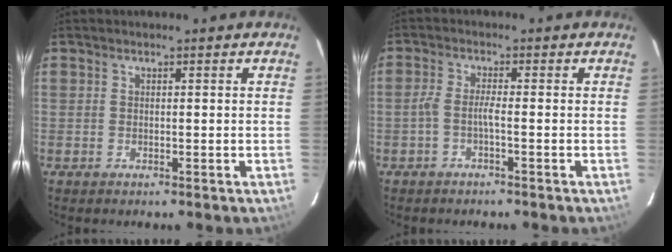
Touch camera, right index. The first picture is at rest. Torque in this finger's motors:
{"motor_torque": [0.53, -0.21, 0.22, 0.07]}